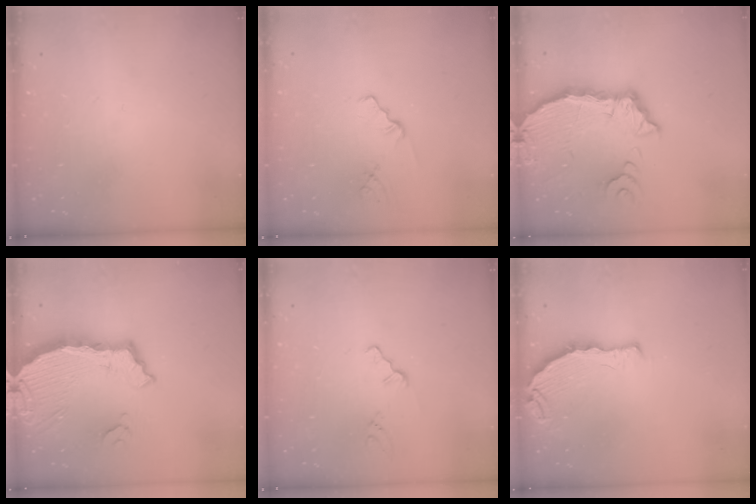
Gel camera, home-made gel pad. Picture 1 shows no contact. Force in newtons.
{"total": 1.2, "press": 1.2, "slide": 0.2}
{"total": 11.4, "press": 11.3, "slide": 1.4}
{"total": 10.3, "press": 10.3, "slide": 1.1}
{"total": 0.7, "press": 0.6, "slide": 0.2}
{"total": 7.4, "press": 5.7, "slide": 4.7}